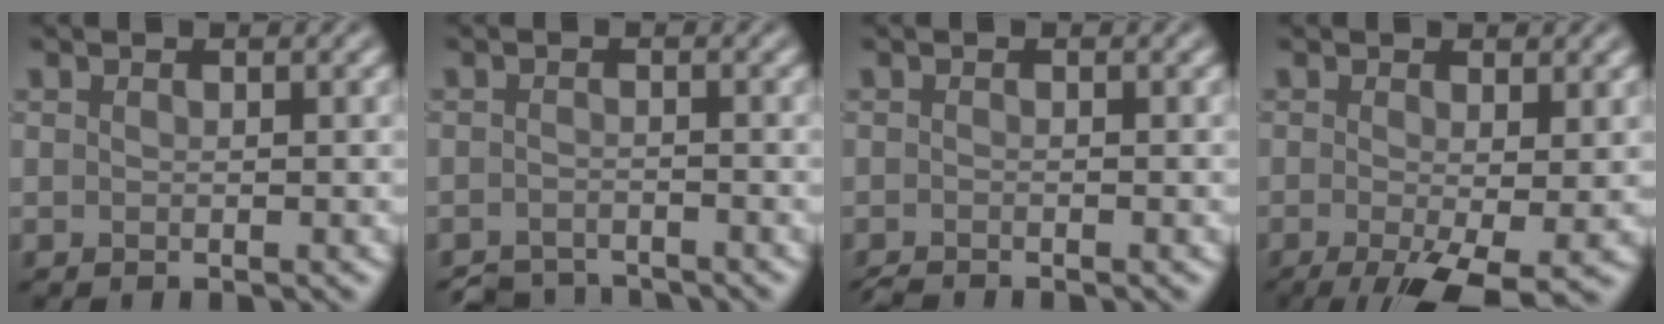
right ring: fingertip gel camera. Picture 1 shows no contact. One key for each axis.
{"total": 3.3, "fx": -3.2, "fy": 0.7, "fz": 0.5, "tx": -0.005, "ty": -0.004, "tz": -0.062}
{"total": 1.1, "fx": -1.1, "fy": -0.1, "fz": 0.2, "tx": -0.005, "ty": -0.004, "tz": -0.027}
{"total": 7.4, "fx": -3.1, "fy": 2.4, "fz": 6.2, "tx": -0.115, "ty": -0.012, "tz": -0.049}